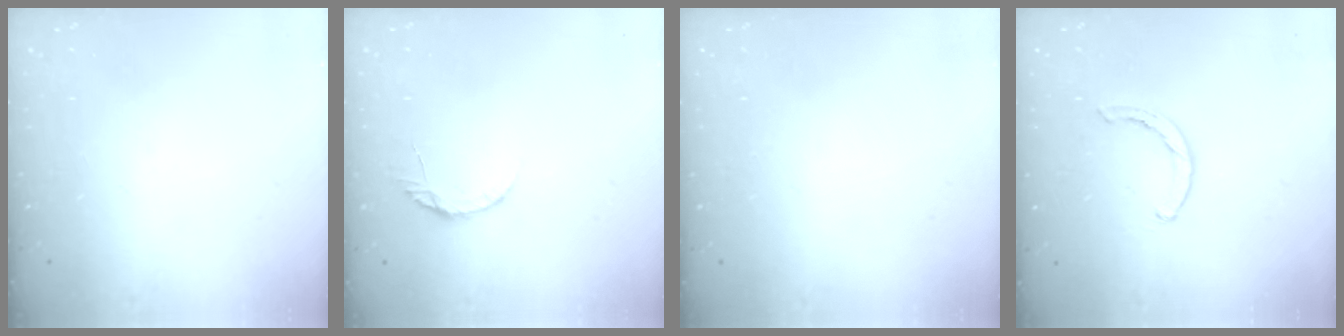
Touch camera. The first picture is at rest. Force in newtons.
{"total": 5.1, "press": 5.0, "slide": 0.7}
{"total": 2.6, "press": 2.6, "slide": 0.2}
{"total": 1.5, "press": 1.5, "slide": 0.3}